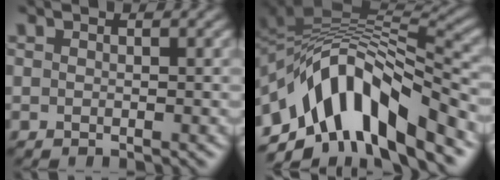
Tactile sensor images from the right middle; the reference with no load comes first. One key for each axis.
{"total": 11.8, "fx": -5.7, "fy": 5.6, "fz": 8.8, "tx": -0.138, "ty": 0.009, "tz": -0.101}